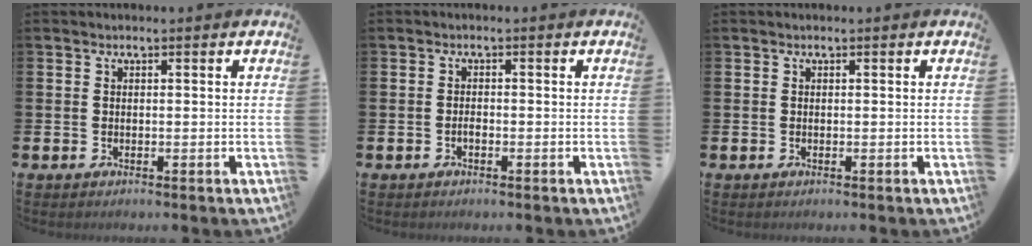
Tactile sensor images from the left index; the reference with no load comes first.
{"total": 0.9, "force": [-0.6, 0.3, 0.6], "torque": [-0.020, 0.002, -0.010]}
{"total": 0.0}